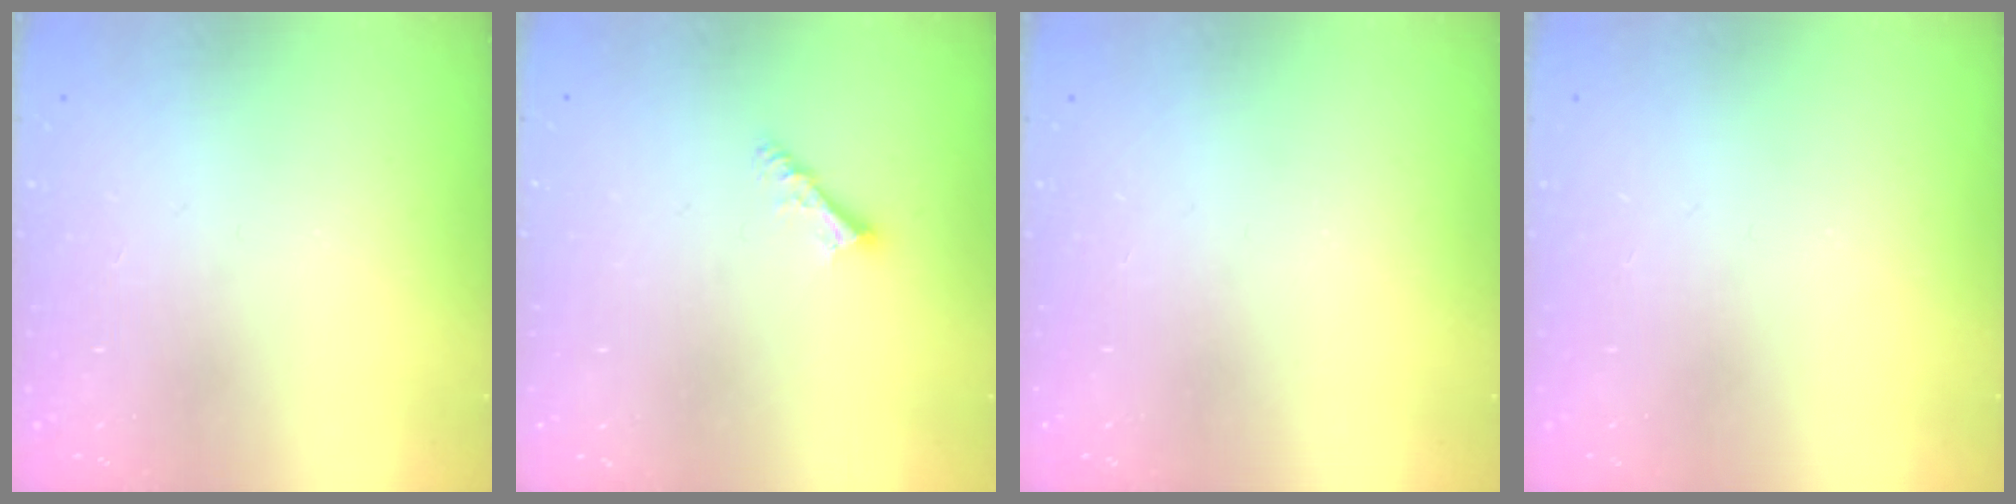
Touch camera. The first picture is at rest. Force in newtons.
{"total": 4.4, "press": 4.4, "slide": 0.1}
{"total": 0.0}
{"total": 0.0}